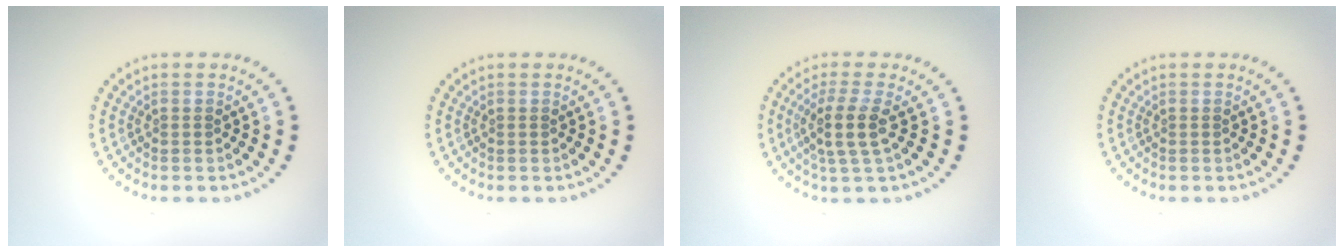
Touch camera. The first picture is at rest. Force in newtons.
{"total": 0.0}
{"total": 3.3, "press": 2.6, "slide": 2.0}
{"total": 0.0}